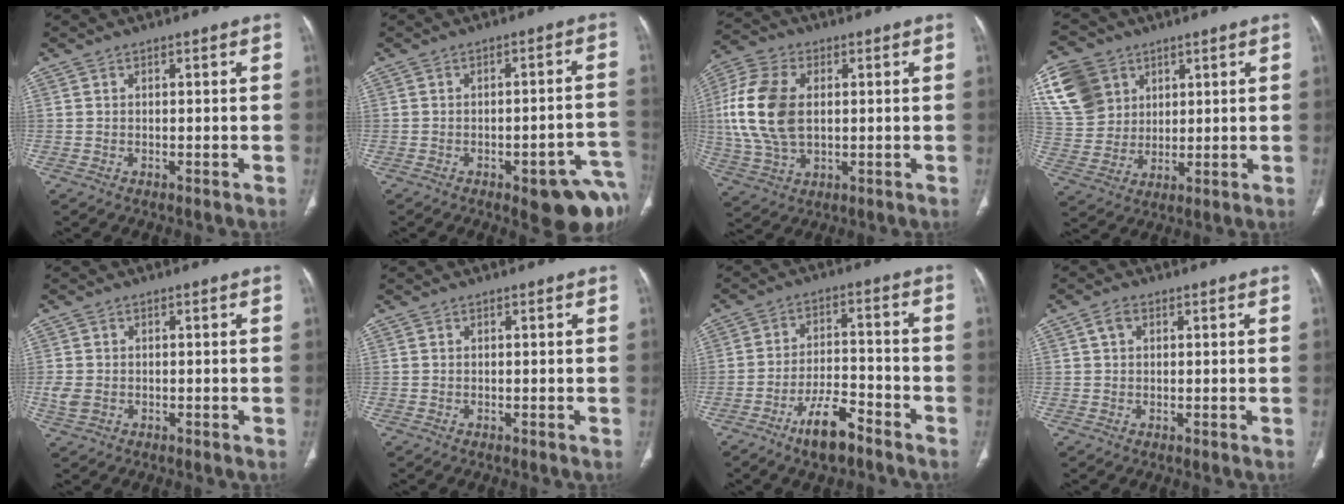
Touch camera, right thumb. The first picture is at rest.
{"total": 12.8, "force": [-6.3, 4.3, 10.4], "torque": [-0.071, 0.037, -0.066]}
{"total": 15.1, "force": [1.5, 9.4, 11.7], "torque": [-0.251, 0.007, 0.030]}
{"total": 14.6, "force": [6.2, 11.7, 6.0], "torque": [-0.106, 0.001, 0.128]}
{"total": 3.0, "force": [-0.5, 2.2, 1.9], "torque": [-0.047, 0.001, -0.009]}
{"total": 0.0}
{"total": 8.8, "force": [-6.1, 3.0, 5.5], "torque": [-0.095, 0.040, -0.107]}
{"total": 2.2, "force": [0.8, 1.5, 1.4], "torque": [-0.025, 0.007, 0.015]}